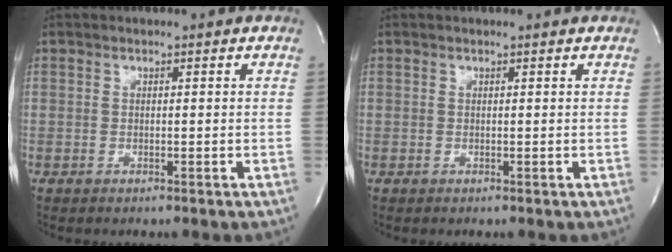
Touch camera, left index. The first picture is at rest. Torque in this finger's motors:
{"motor_torque": [-0.04, -0.10, 0.04, 0.01]}